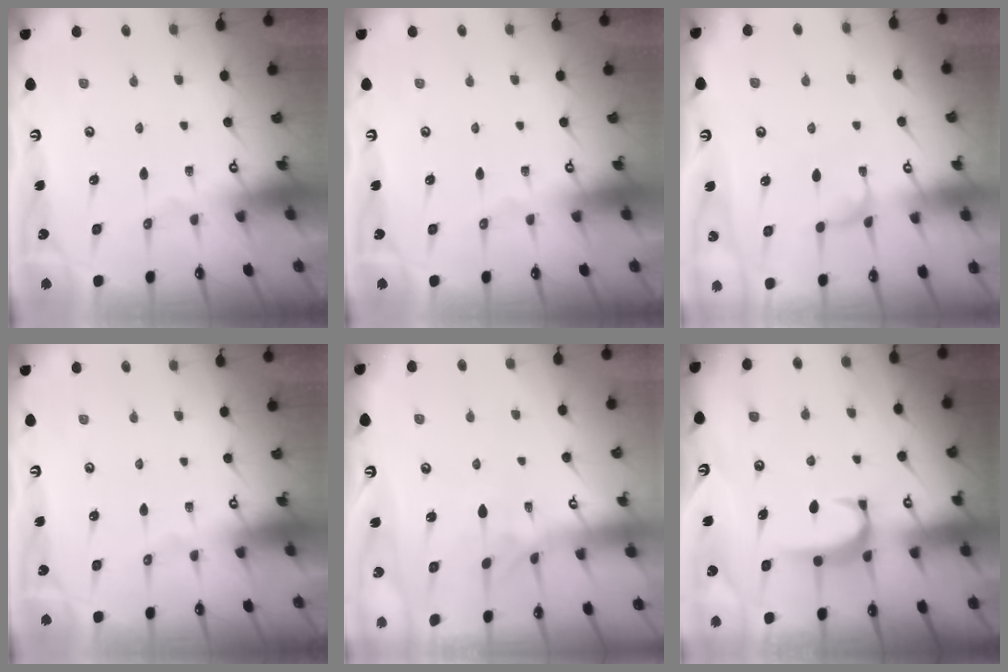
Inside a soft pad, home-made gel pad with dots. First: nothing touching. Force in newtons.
{"total": 0.0}
{"total": 2.8, "press": 2.8, "slide": 0.2}
{"total": 0.0}
{"total": 1.6, "press": 1.3, "slide": 0.9}
{"total": 1.6, "press": 1.6, "slide": 0.5}